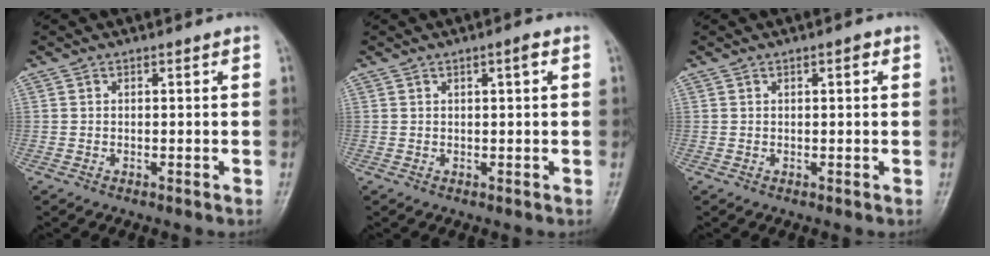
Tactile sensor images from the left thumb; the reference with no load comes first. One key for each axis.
{"total": 1.8, "fx": 0.7, "fy": 0.2, "fz": 1.7, "tx": -0.028, "ty": 0.001, "tz": 0.011}
{"total": 1.4, "fx": 0.6, "fy": 0.5, "fz": 1.2, "tx": -0.016, "ty": 0.002, "tz": 0.006}